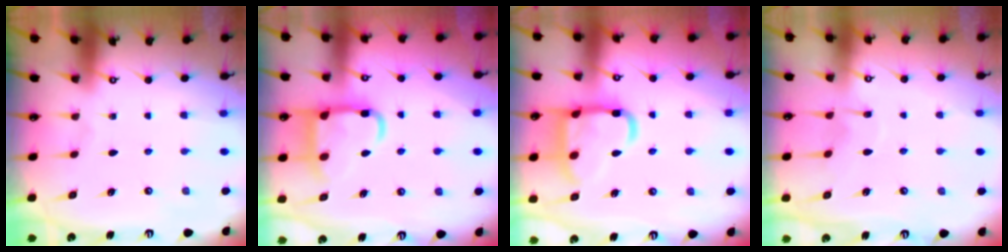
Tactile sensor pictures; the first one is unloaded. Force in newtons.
{"total": 13.6, "press": 13.5, "slide": 1.5}
{"total": 16.9, "press": 16.9, "slide": 1.5}
{"total": 7.4, "press": 7.4, "slide": 0.5}